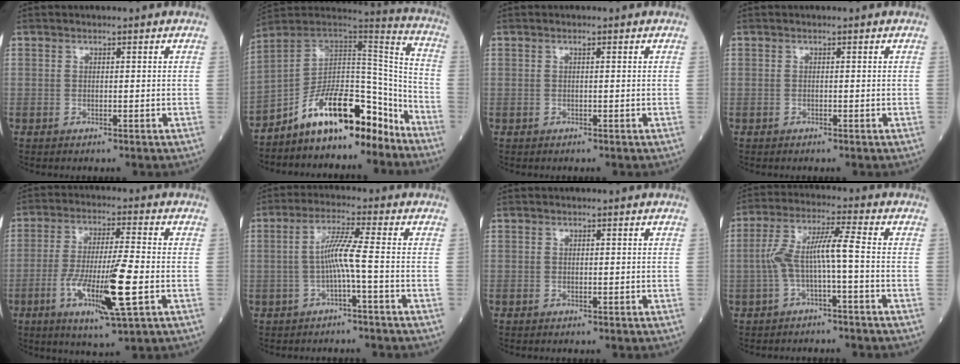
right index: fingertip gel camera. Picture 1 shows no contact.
{"total": 15.0, "force": [-11.0, 5.1, 8.9], "torque": [-0.125, 0.046, -0.184]}
{"total": 0.5, "force": [0.3, -0.2, 0.4], "torque": [-0.010, -0.001, 0.004]}
{"total": 0.0}
{"total": 12.6, "force": [-3.5, 0.7, 12.1], "torque": [-0.227, -0.018, -0.063]}
{"total": 5.1, "force": [-1.1, -0.7, 4.9], "torque": [-0.098, 0.013, -0.019]}
{"total": 0.0}
{"total": 7.3, "force": [-1.3, 0.5, 7.1], "torque": [-0.146, 0.030, -0.025]}